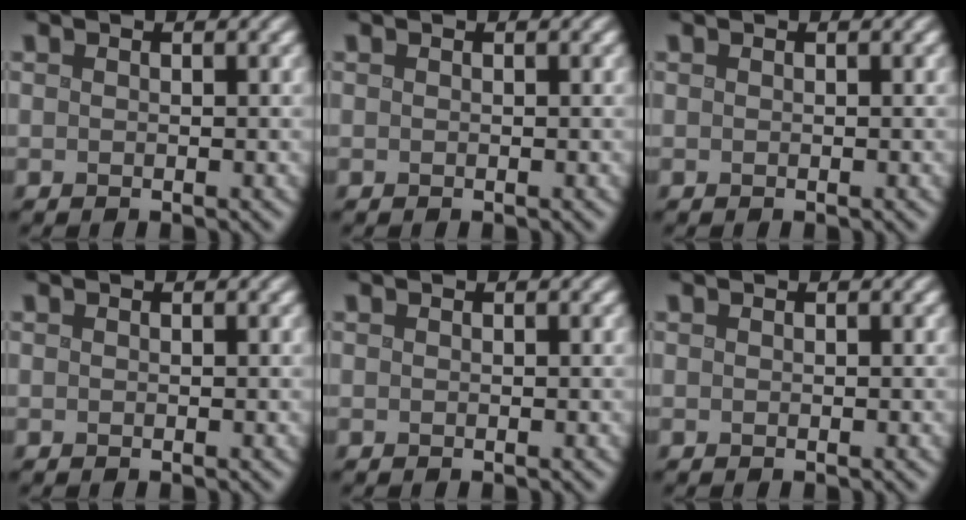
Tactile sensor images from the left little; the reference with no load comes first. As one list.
[{"total": 0.0}, {"total": 0.0}, {"total": 0.0}, {"total": 0.0}, {"total": 0.0}]